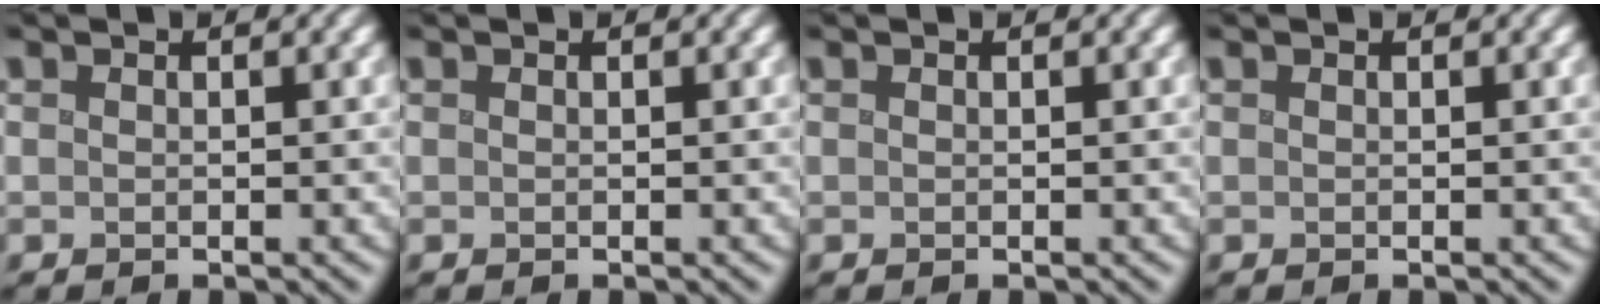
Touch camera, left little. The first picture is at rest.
{"total": 0.0}
{"total": 0.0}
{"total": 0.0}